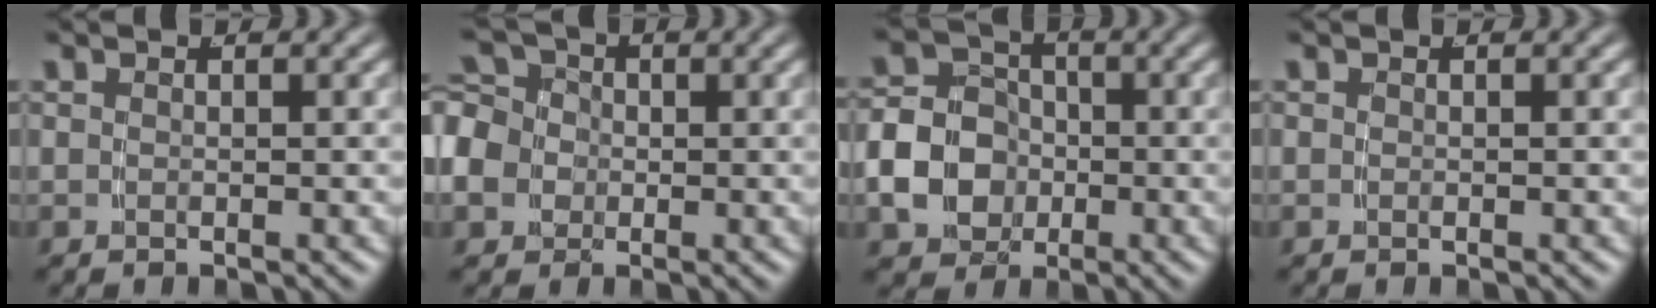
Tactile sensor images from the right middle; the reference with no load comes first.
{"total": 8.4, "force": [-0.5, 7.6, 3.5], "torque": [-0.089, -0.027, -0.011]}
{"total": 9.2, "force": [-1.9, 8.2, 3.9], "torque": [-0.086, -0.026, -0.033]}
{"total": 0.0}